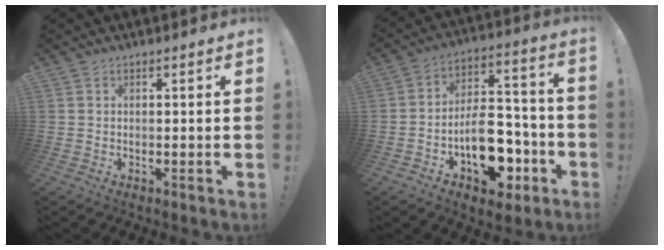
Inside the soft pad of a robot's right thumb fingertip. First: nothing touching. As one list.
[{"total": 17.0, "force": [-7.1, 10.5, 11.3], "torque": [-0.157, 0.063, -0.105]}]